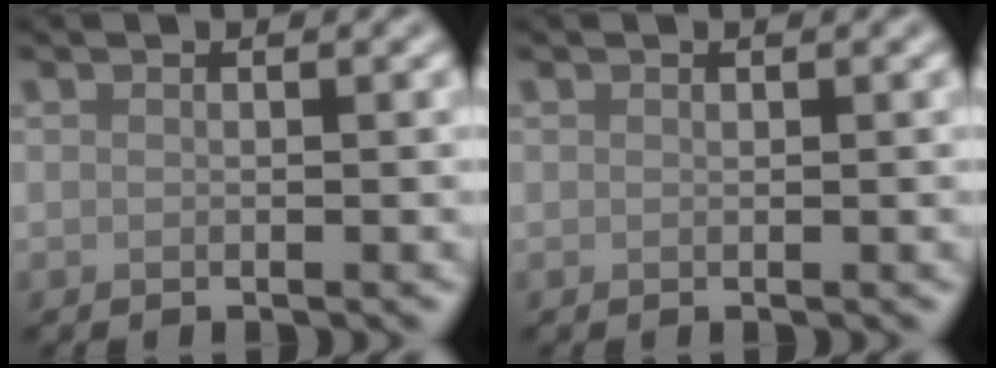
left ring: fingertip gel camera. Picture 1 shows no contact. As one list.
[{"total": 0.0}]